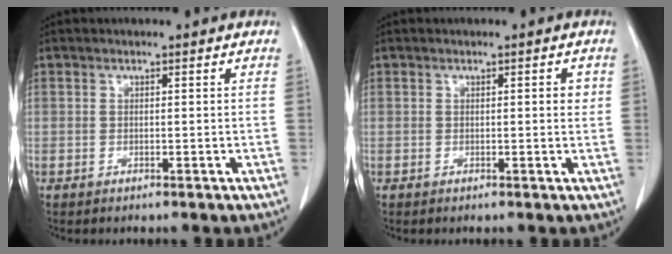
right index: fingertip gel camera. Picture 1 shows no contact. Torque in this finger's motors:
{"motor_torque": [-0.05, 0.04, 0.00, -0.01]}